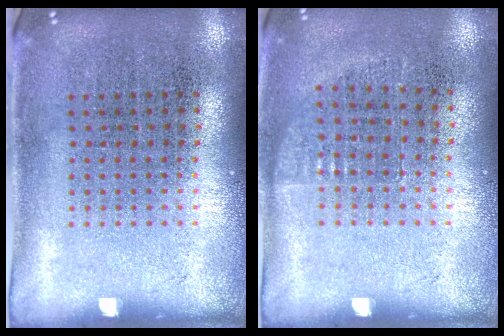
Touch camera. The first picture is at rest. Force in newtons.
{"total": 0.7, "press": 0.7, "slide": 0.2}